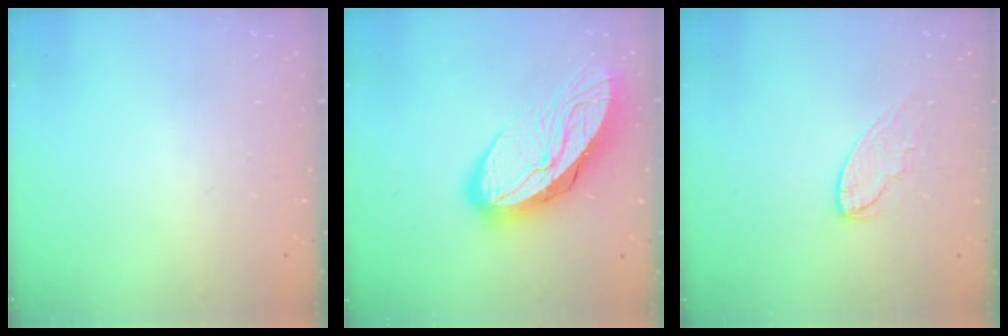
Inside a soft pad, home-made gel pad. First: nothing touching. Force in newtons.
{"total": 15.5, "press": 15.4, "slide": 1.7}
{"total": 6.6, "press": 6.6, "slide": 0.3}